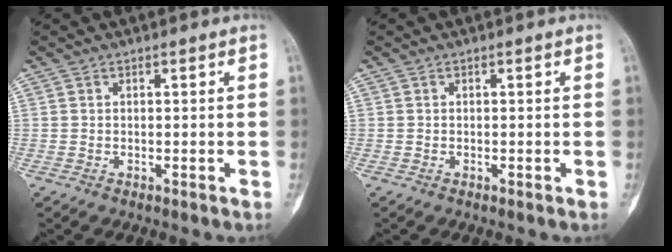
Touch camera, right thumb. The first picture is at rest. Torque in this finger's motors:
{"motor_torque": [-0.22, 0.19, 0.30, -0.19, 0.00]}